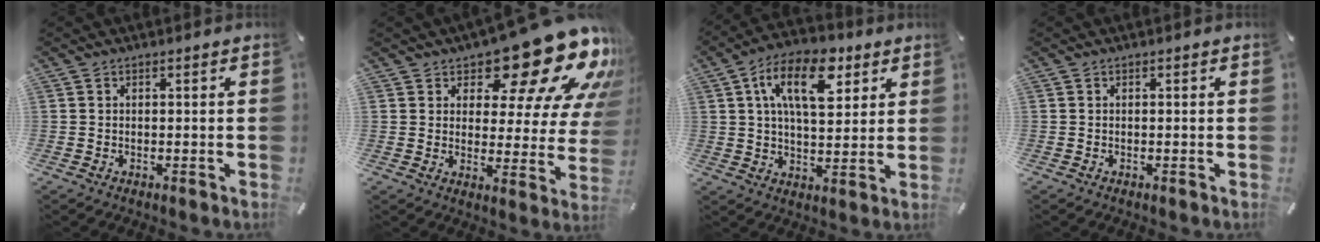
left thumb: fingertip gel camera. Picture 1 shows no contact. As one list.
[{"total": 21.0, "force": [14.7, 7.9, 12.8], "torque": [-0.175, -0.103, 0.240]}, {"total": 14.8, "force": [6.6, 7.6, 10.8], "torque": [-0.172, -0.009, 0.112]}, {"total": 0.0}]